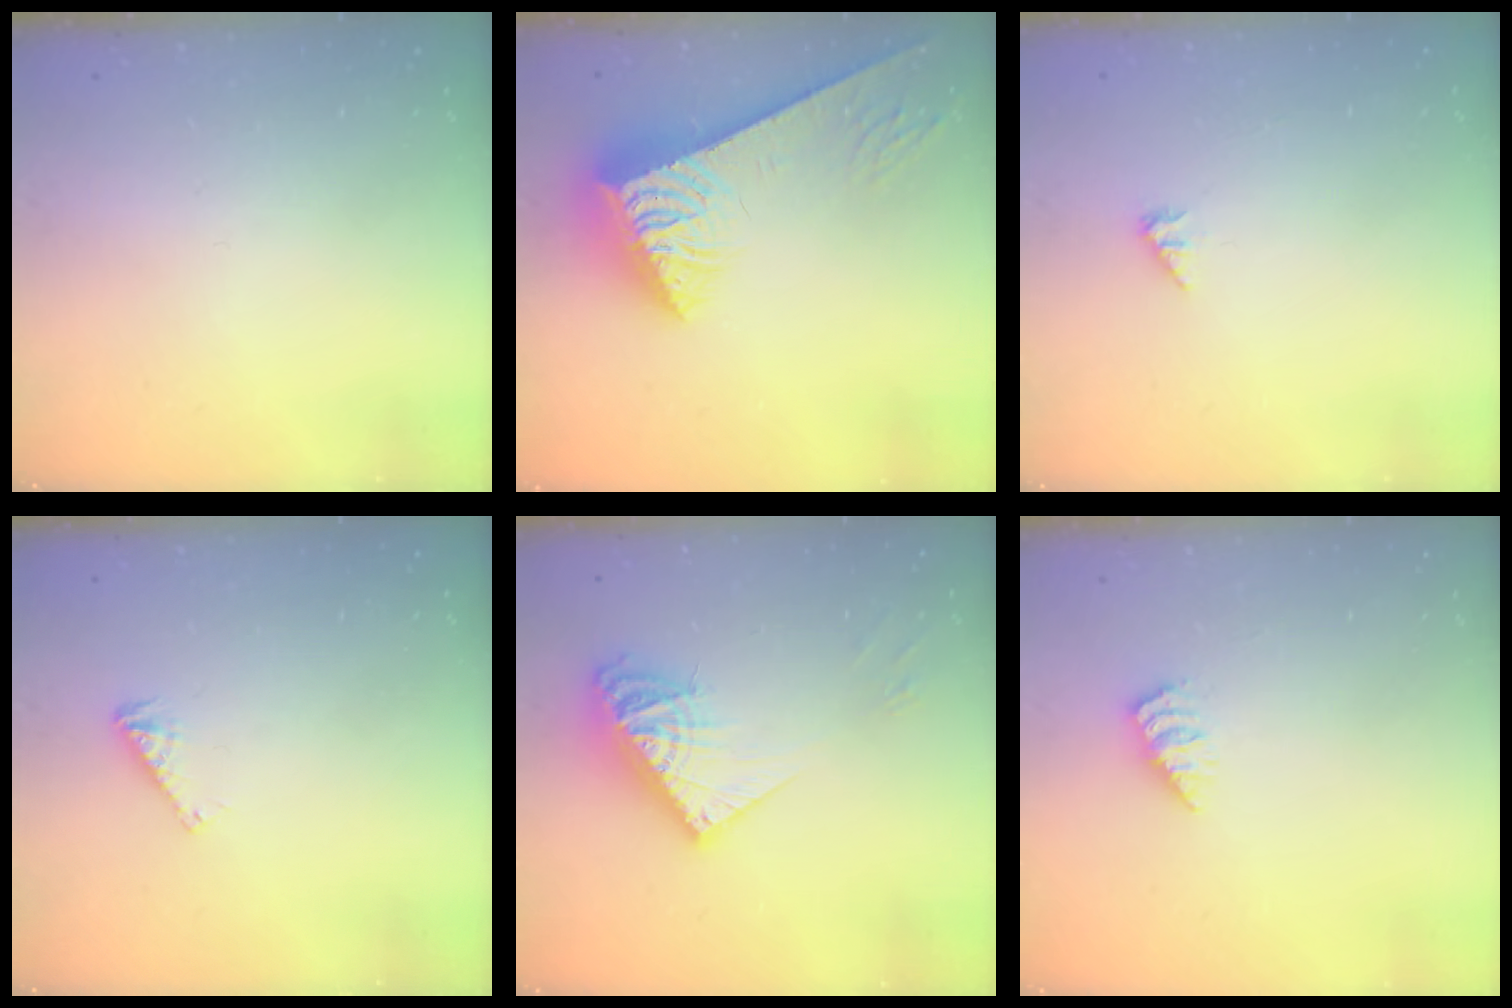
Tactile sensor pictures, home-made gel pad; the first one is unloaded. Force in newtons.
{"total": 7.8, "press": 7.7, "slide": 1.0}
{"total": 1.7, "press": 1.7, "slide": 0.3}
{"total": 3.5, "press": 3.5, "slide": 0.2}
{"total": 14.7, "press": 14.7, "slide": 1.3}
{"total": 1.7, "press": 1.7, "slide": 0.2}